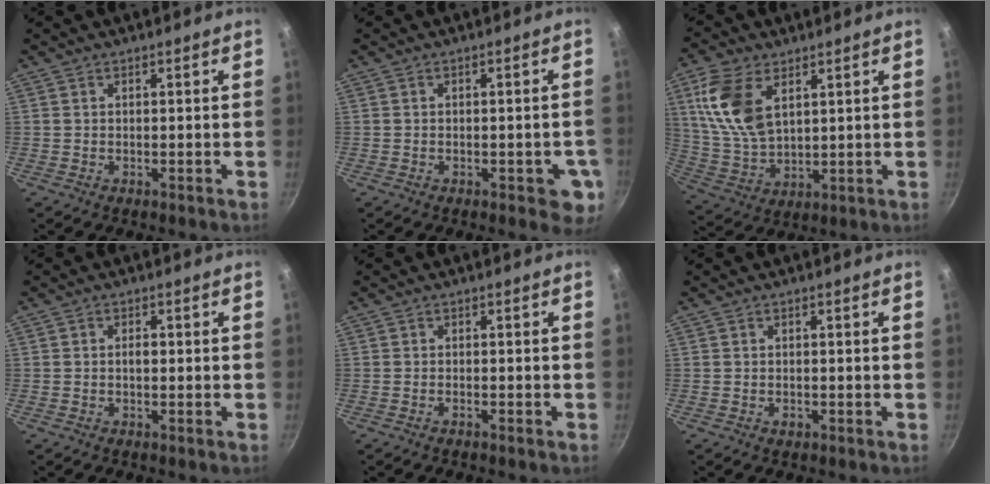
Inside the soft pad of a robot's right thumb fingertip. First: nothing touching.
{"total": 6.1, "force": [-1.8, 2.9, 5.1], "torque": [-0.031, 0.006, -0.021]}
{"total": 13.9, "force": [5.3, 7.9, 10.1], "torque": [-0.195, -0.017, 0.115]}
{"total": 1.5, "force": [-0.1, 0.9, 1.1], "torque": [-0.014, 0.007, -0.004]}
{"total": 0.8, "force": [-0.7, 0.2, 0.4], "torque": [-0.015, 0.006, -0.014]}
{"total": 1.3, "force": [-0.5, 0.9, 0.7], "torque": [-0.011, 0.003, -0.009]}